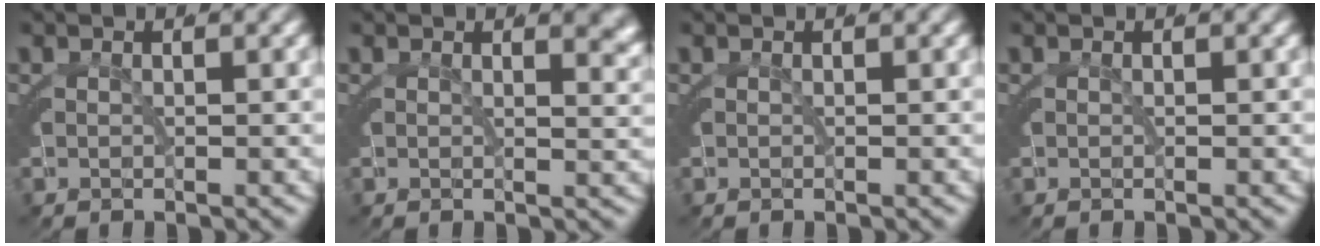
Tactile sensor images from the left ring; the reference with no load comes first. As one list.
[{"total": 3.0, "force": [1.5, 1.0, 2.5], "torque": [-0.019, -0.001, 0.021]}, {"total": 0.0}, {"total": 0.0}]